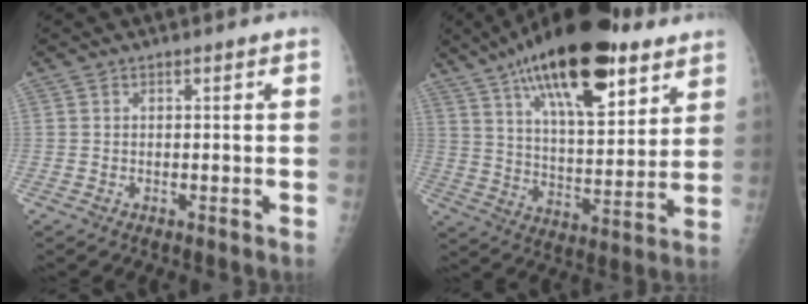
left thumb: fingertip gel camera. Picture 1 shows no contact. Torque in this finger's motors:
{"motor_torque": [2.41, 2.37, 1.63, -1.14, 0.24]}